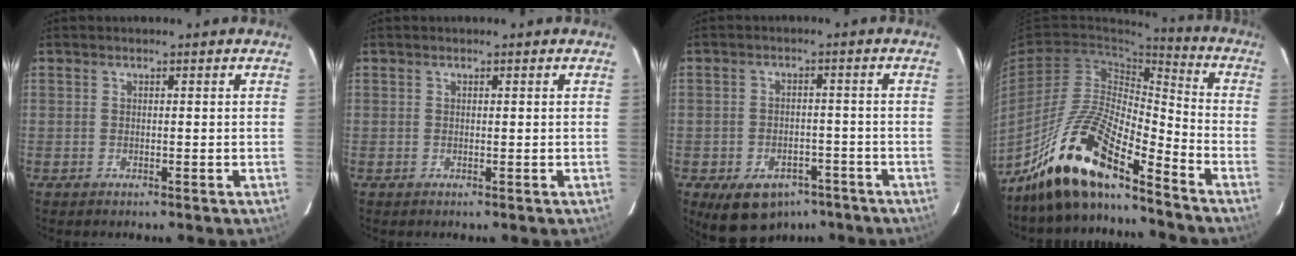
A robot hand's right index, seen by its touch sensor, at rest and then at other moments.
{"total": 0.0}
{"total": 8.9, "force": [-5.6, 5.8, 3.7], "torque": [-0.059, 0.010, -0.073]}
{"total": 14.6, "force": [-11.3, 2.7, 8.9], "torque": [-0.169, 0.008, -0.204]}